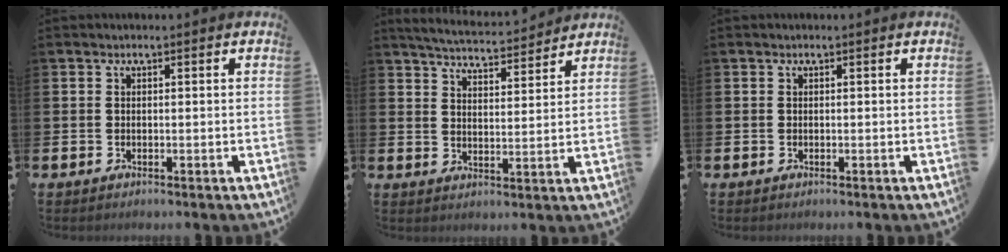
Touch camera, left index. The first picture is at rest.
{"total": 5.0, "force": [5.0, 0.3, 0.6], "torque": [-0.026, -0.037, 0.086]}
{"total": 0.0}